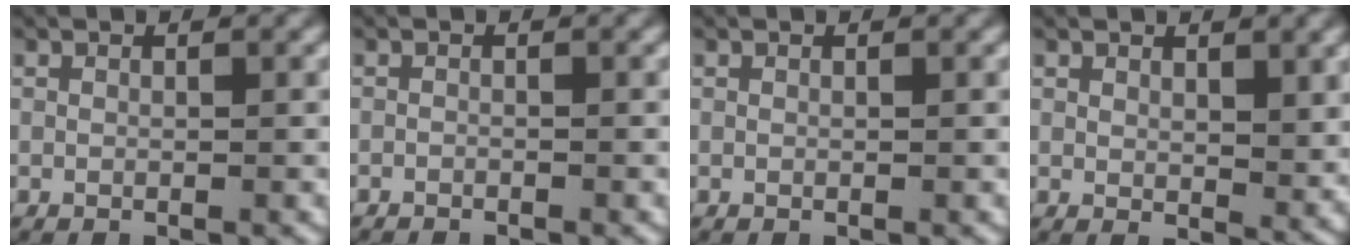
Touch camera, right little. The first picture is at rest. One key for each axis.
{"total": 0.8, "fx": -0.8, "fy": 0.1, "fz": 0.0, "tx": -0.003, "ty": -0.005, "tz": -0.014}
{"total": 0.0}
{"total": 1.9, "fx": 1.1, "fy": 0.8, "fz": 1.4, "tx": -0.017, "ty": -0.009, "tz": 0.024}